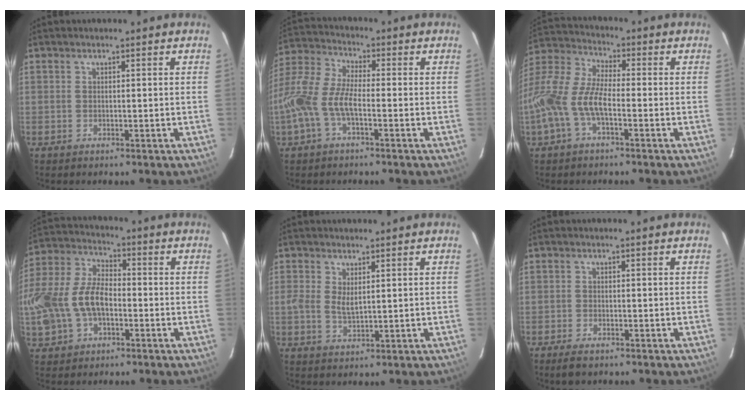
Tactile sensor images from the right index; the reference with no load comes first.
{"total": 11.2, "force": [-3.5, 4.3, 9.8], "torque": [-0.223, 0.006, -0.075]}
{"total": 13.4, "force": [-4.1, 5.5, 11.5], "torque": [-0.255, 0.006, -0.091]}
{"total": 16.1, "force": [-3.7, 10.0, 12.0], "torque": [-0.280, 0.014, -0.066]}
{"total": 3.2, "force": [0.7, 1.5, 2.8], "torque": [-0.053, -0.003, 0.014]}
{"total": 2.8, "force": [-2.1, 1.0, 1.5], "torque": [-0.037, -0.007, -0.039]}